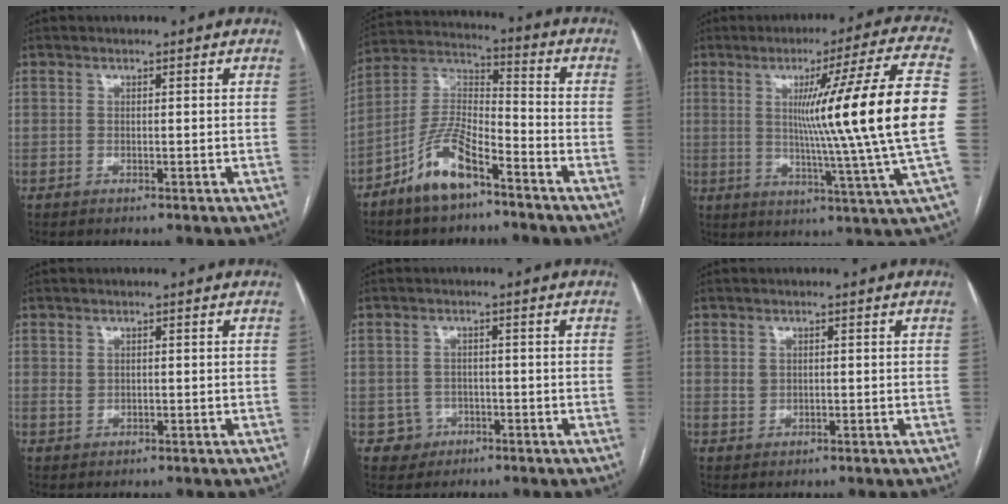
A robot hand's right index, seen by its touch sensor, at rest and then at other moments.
{"total": 10.4, "force": [-6.8, 3.2, 7.2], "torque": [-0.153, 0.004, -0.131]}
{"total": 20.3, "force": [1.4, -2.9, 20.0], "torque": [-0.281, -0.010, 0.006]}
{"total": 1.1, "force": [0.3, 0.9, 0.7], "torque": [-0.015, 0.000, 0.008]}
{"total": 3.4, "force": [-1.1, 3.2, -0.3], "torque": [0.018, 0.015, -0.014]}
{"total": 1.5, "force": [0.3, 1.2, 0.7], "torque": [-0.016, 0.001, 0.009]}